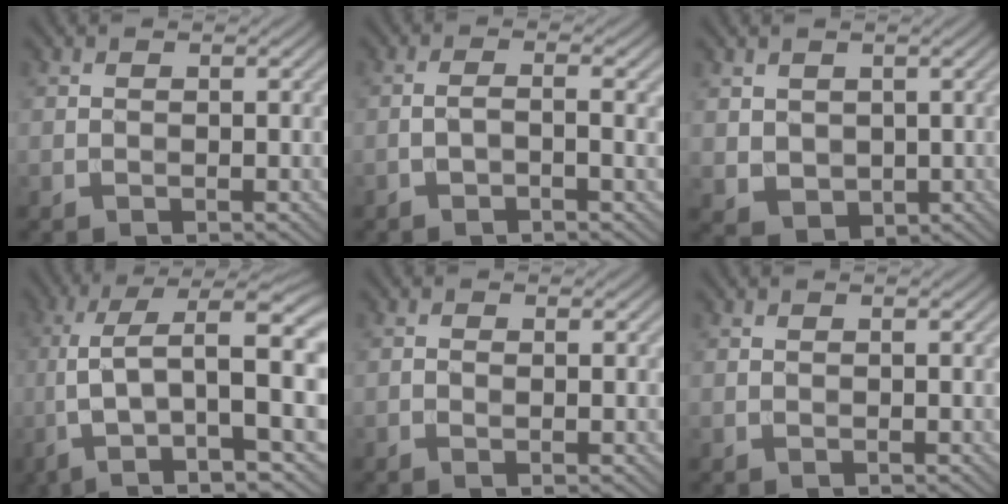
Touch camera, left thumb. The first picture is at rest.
{"total": 3.0, "force": [-0.9, 0.6, 2.8], "torque": [-0.050, 0.003, -0.021]}
{"total": 3.4, "force": [0.9, 2.9, 1.6], "torque": [-0.056, -0.010, 0.025]}
{"total": 15.3, "force": [0.8, 5.5, 14.3], "torque": [-0.276, 0.006, 0.023]}
{"total": 0.9, "force": [-0.2, 0.1, 0.9], "torque": [-0.018, -0.002, -0.004]}
{"total": 0.0}